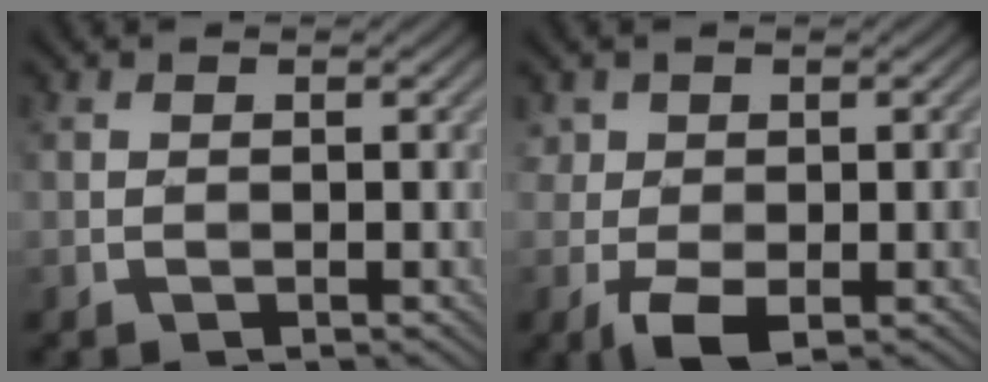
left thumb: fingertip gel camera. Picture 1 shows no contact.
{"total": 5.5, "force": [-2.1, 3.3, 3.9], "torque": [-0.075, -0.010, -0.039]}